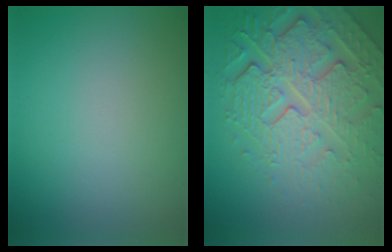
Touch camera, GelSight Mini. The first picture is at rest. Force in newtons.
{"total": 7.3, "press": 5.8, "slide": 4.5}